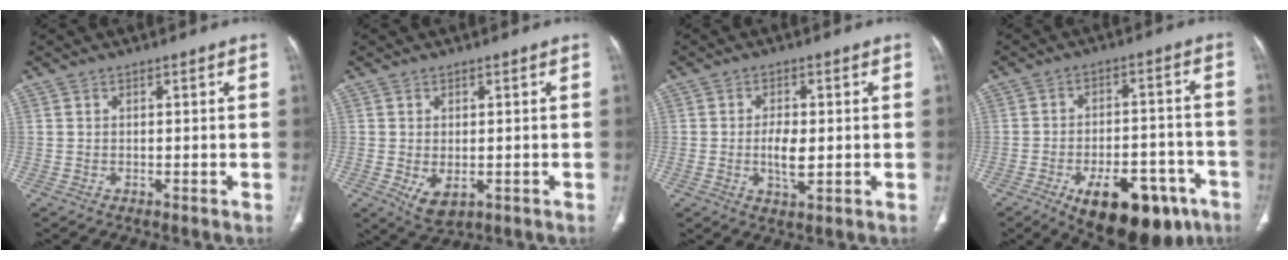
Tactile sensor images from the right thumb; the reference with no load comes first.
{"total": 4.7, "force": [-1.1, 2.8, 3.6], "torque": [-0.060, -0.009, -0.003]}
{"total": 5.0, "force": [-0.3, 2.3, 4.4], "torque": [-0.079, -0.006, -0.005]}
{"total": 18.7, "force": [-10.0, 9.1, 12.9], "torque": [-0.138, 0.050, -0.132]}